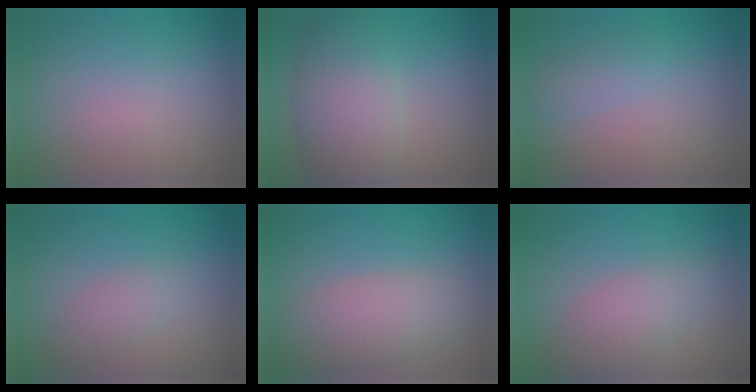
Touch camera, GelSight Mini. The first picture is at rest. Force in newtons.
{"total": 7.5, "press": 7.5, "slide": 0.4}
{"total": 1.3, "press": 1.3, "slide": 0.1}
{"total": 1.9, "press": 1.9, "slide": 0.0}
{"total": 4.6, "press": 4.6, "slide": 0.2}
{"total": 3.8, "press": 3.8, "slide": 0.0}